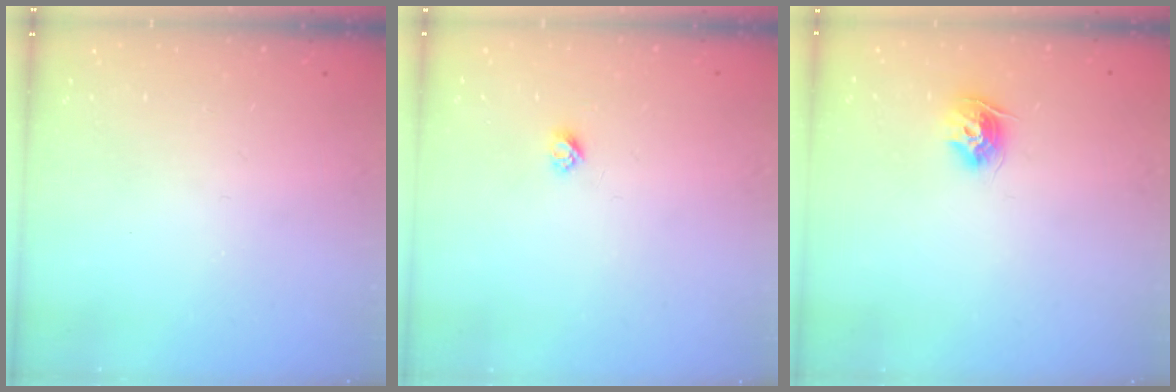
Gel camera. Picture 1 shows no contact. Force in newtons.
{"total": 2.7, "press": 2.6, "slide": 0.3}
{"total": 9.6, "press": 9.6, "slide": 0.7}